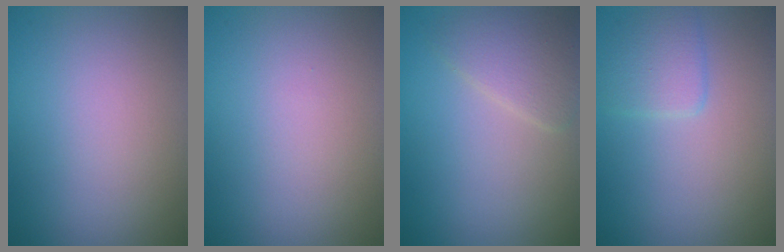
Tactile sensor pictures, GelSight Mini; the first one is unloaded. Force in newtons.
{"total": 0.0}
{"total": 2.6, "press": 2.6, "slide": 0.0}
{"total": 2.0, "press": 2.0, "slide": 0.1}